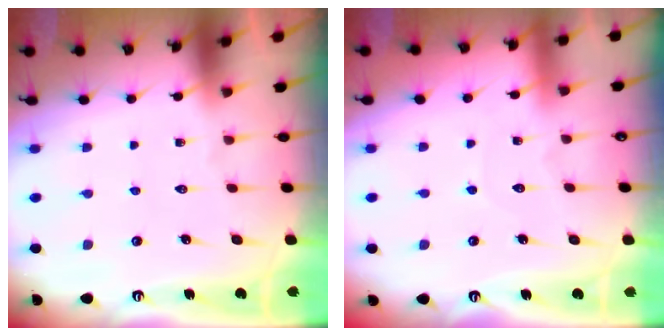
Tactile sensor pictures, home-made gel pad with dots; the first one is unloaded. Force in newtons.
{"total": 2.8, "press": 2.8, "slide": 0.3}